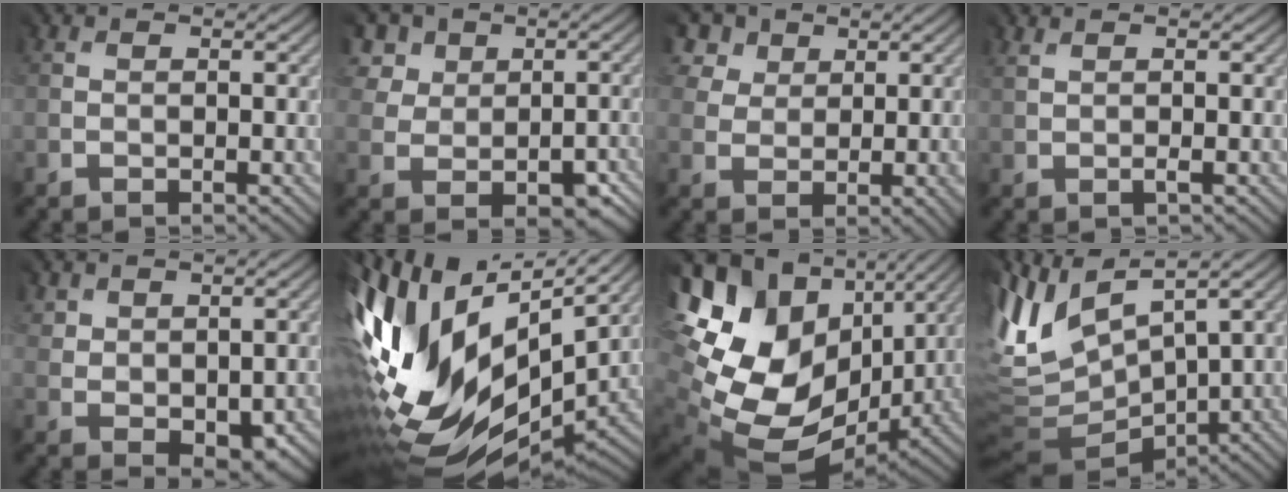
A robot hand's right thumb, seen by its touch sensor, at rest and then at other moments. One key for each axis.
{"total": 6.5, "fx": 2.1, "fy": 5.9, "fz": 1.7, "tx": -0.044, "ty": 0.012, "tz": 0.036}
{"total": 6.2, "fx": 3.9, "fy": 4.6, "fz": 1.8, "tx": -0.070, "ty": 0.015, "tz": 0.073}
{"total": 1.0, "fx": 0.8, "fy": -0.3, "fz": 0.5, "tx": -0.019, "ty": 0.003, "tz": 0.015}
{"total": 3.3, "fx": 1.4, "fy": 2.6, "fz": 1.3, "tx": -0.047, "ty": -0.007, "tz": 0.034}
{"total": 18.0, "fx": 3.5, "fy": 9.0, "fz": 15.2, "tx": -0.325, "ty": -0.005, "tz": 0.069}
{"total": 18.5, "fx": 1.5, "fy": 14.4, "fz": 11.6, "tx": -0.282, "ty": -0.041, "tz": 0.083}
{"total": 7.8, "fx": 2.8, "fy": 3.9, "fz": 6.1, "tx": -0.182, "ty": 0.017, "tz": 0.059}